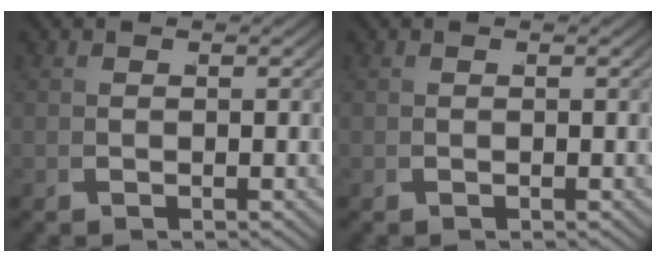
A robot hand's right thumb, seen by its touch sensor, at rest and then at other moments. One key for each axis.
{"total": 0.0}